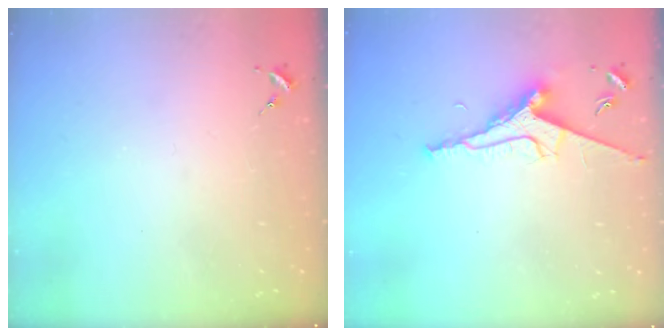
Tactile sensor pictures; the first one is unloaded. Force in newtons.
{"total": 9.6, "press": 9.5, "slide": 1.2}